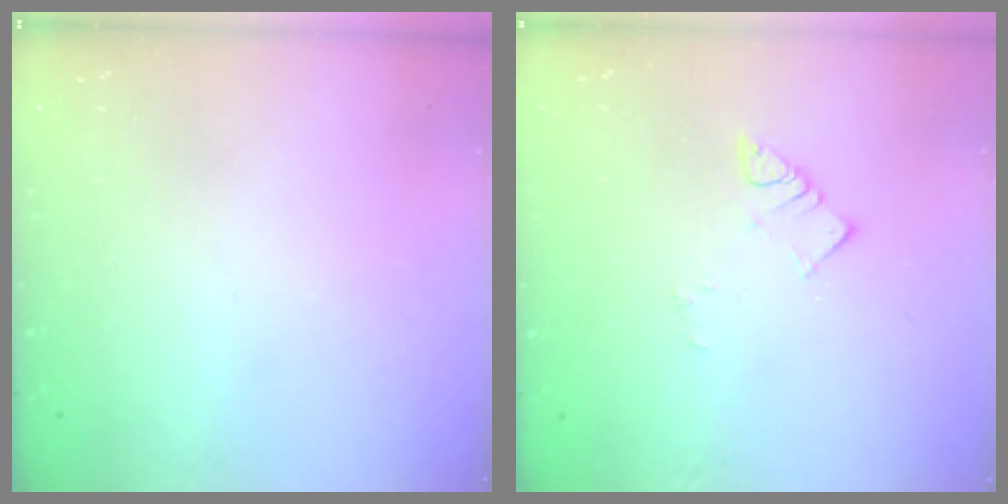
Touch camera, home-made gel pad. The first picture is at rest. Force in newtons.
{"total": 3.9, "press": 3.9, "slide": 0.3}